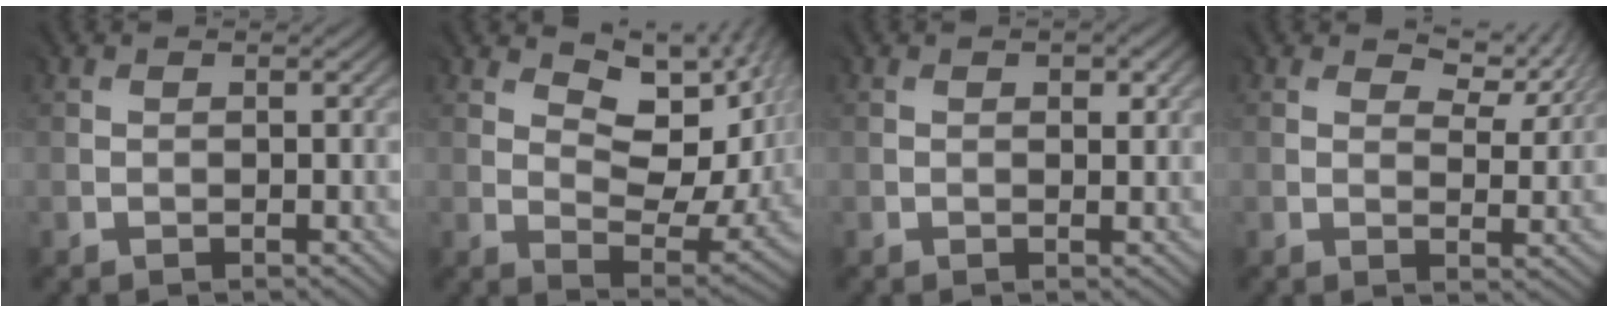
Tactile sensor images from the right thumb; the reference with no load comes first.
{"total": 10.8, "force": [4.4, 5.5, 8.2], "torque": [-0.128, -0.011, 0.079]}
{"total": 1.6, "force": [0.7, 0.8, 1.2], "torque": [-0.015, -0.002, 0.014]}
{"total": 5.1, "force": [2.8, 2.5, 3.4], "torque": [-0.052, -0.005, 0.047]}